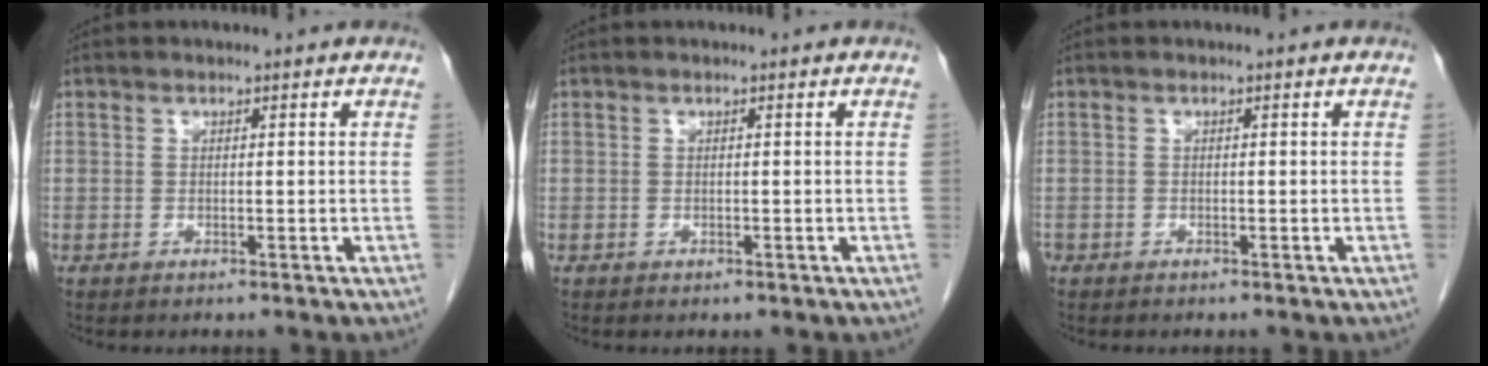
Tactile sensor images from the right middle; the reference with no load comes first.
{"total": 0.0}
{"total": 0.7, "force": [-0.5, 0.5, 0.1], "torque": [-0.005, 0.003, -0.012]}